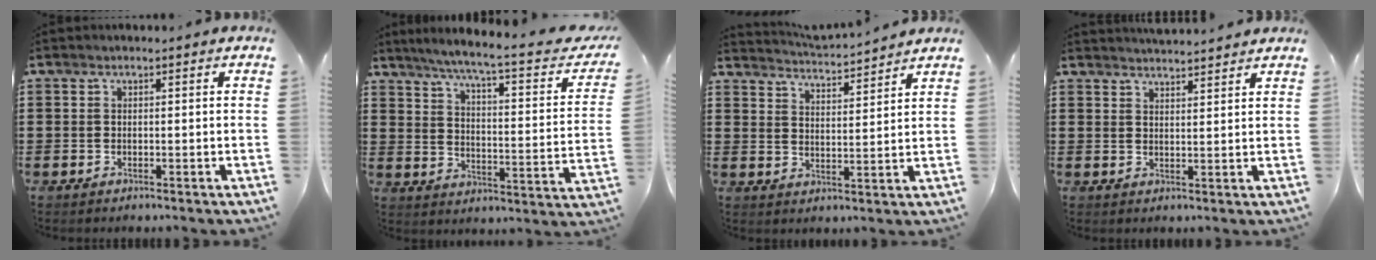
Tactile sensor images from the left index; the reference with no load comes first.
{"total": 6.4, "force": [4.8, -0.2, 4.2], "torque": [-0.093, -0.041, 0.071]}
{"total": 3.4, "force": [3.3, -0.5, 0.1], "torque": [-0.019, -0.028, 0.053]}
{"total": 2.8, "force": [2.8, -0.2, 0.0], "torque": [-0.007, -0.010, 0.053]}